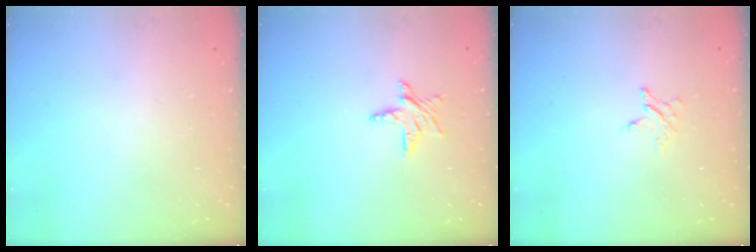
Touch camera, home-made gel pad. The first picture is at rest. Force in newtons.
{"total": 5.8, "press": 5.8, "slide": 0.2}
{"total": 2.5, "press": 2.5, "slide": 0.3}